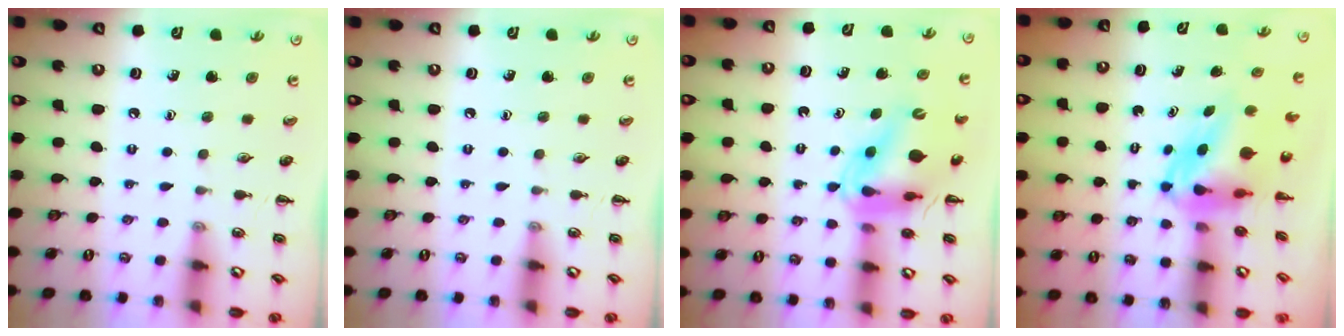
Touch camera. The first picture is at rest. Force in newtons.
{"total": 0.0}
{"total": 12.8, "press": 12.0, "slide": 4.3}
{"total": 6.0, "press": 5.8, "slide": 1.5}